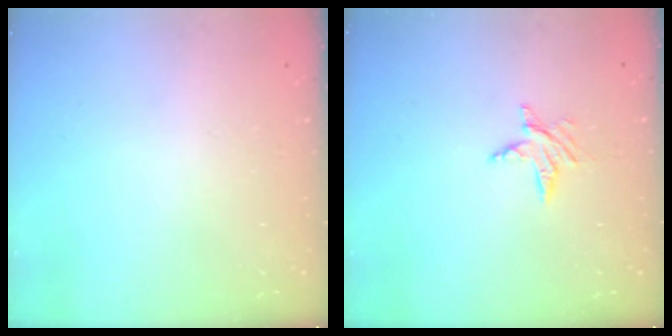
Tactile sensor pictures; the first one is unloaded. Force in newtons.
{"total": 6.0, "press": 5.9, "slide": 0.6}